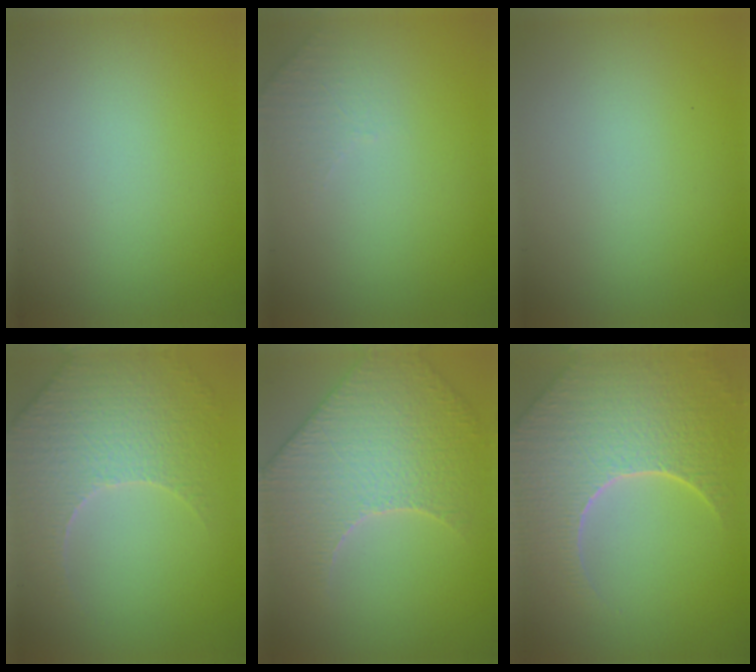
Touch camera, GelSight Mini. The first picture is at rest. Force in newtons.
{"total": 1.6, "press": 1.5, "slide": 0.4}
{"total": 0.0}
{"total": 5.0, "press": 4.6, "slide": 1.9}
{"total": 5.5, "press": 5.2, "slide": 1.8}
{"total": 8.7, "press": 6.0, "slide": 6.3}